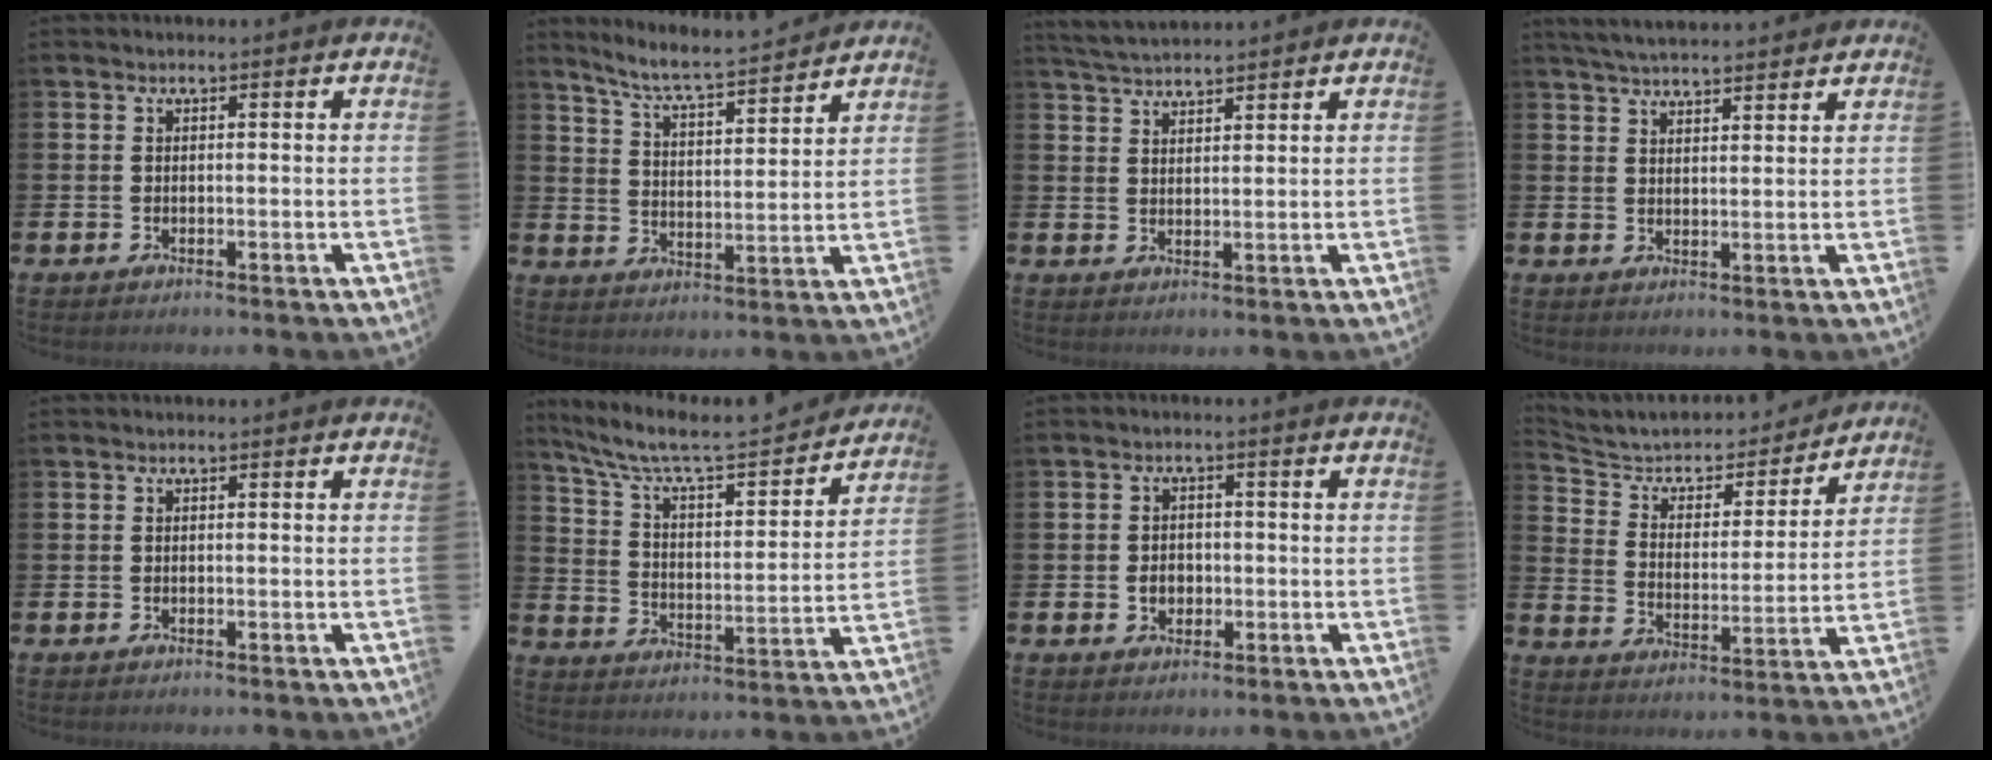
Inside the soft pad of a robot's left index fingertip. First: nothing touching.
{"total": 6.6, "force": [6.3, 0.0, 2.0], "torque": [-0.064, -0.045, 0.107]}
{"total": 3.6, "force": [3.6, 0.4, 0.4], "torque": [-0.024, -0.011, 0.067]}
{"total": 4.2, "force": [4.1, 0.3, 0.6], "torque": [-0.028, -0.014, 0.076]}
{"total": 0.0}
{"total": 8.4, "force": [7.5, 1.6, 3.3], "torque": [-0.100, -0.052, 0.123]}
{"total": 2.5, "force": [-0.5, 2.0, 1.4], "torque": [-0.010, -0.002, -0.016]}
{"total": 6.2, "force": [5.6, 2.2, 1.2], "torque": [-0.063, -0.041, 0.092]}